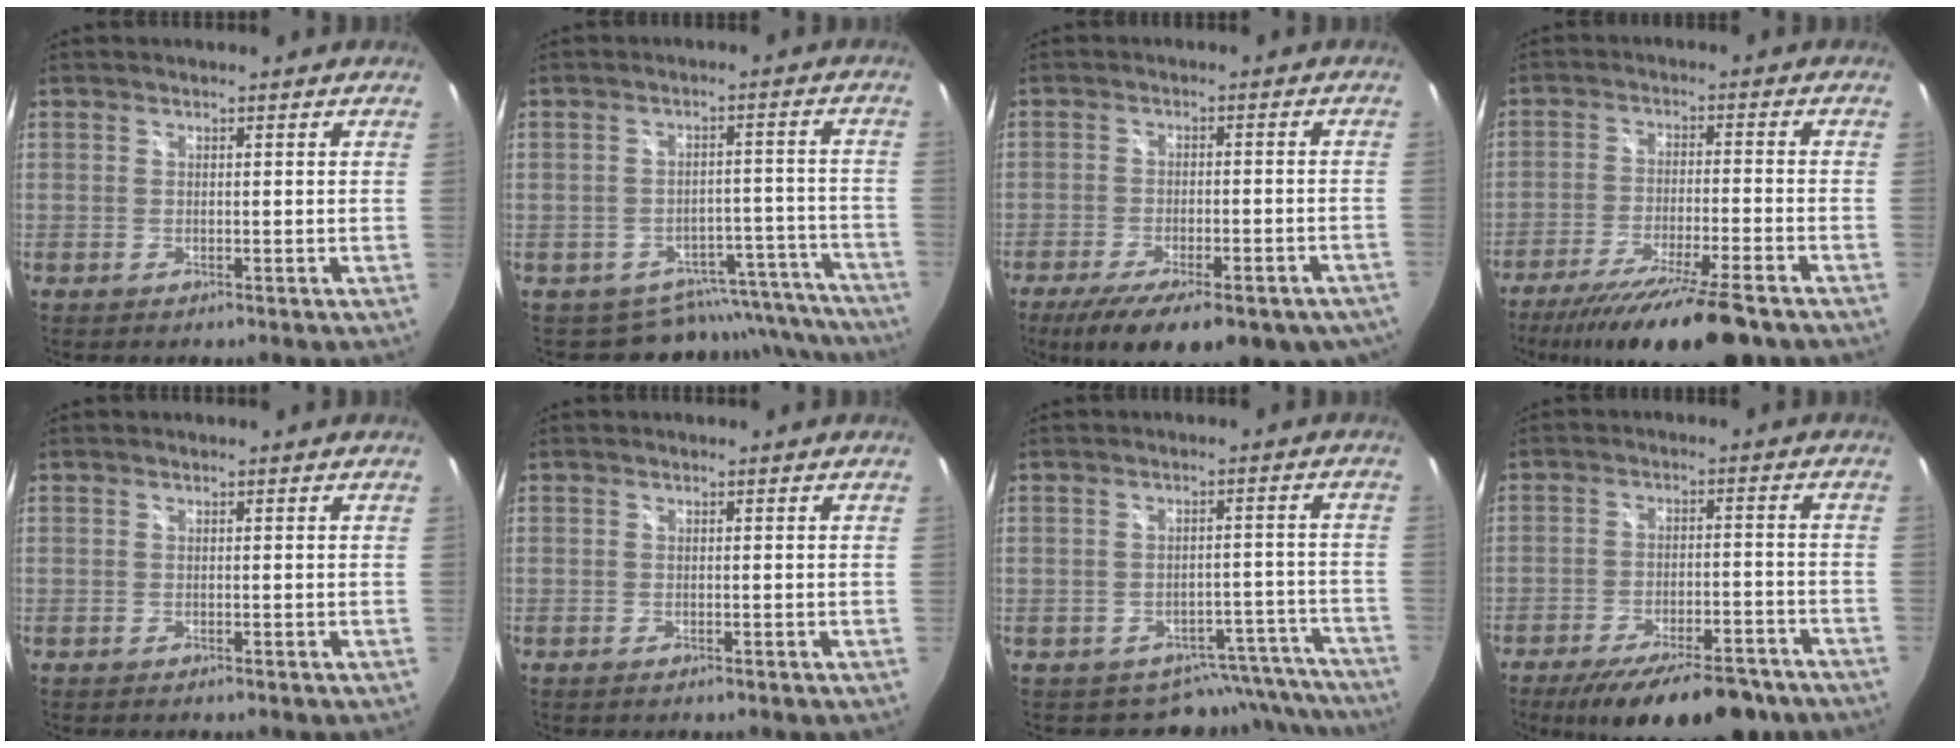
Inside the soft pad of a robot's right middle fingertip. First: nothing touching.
{"total": 13.9, "force": [-12.7, 5.6, 0.8], "torque": [0.000, 0.053, -0.148]}
{"total": 20.9, "force": [-15.2, 7.1, 12.5], "torque": [-0.215, -0.045, -0.201]}
{"total": 16.7, "force": [-13.4, 1.1, 9.9], "torque": [-0.191, -0.039, -0.219]}
{"total": 0.0}
{"total": 0.0}
{"total": 9.9, "force": [-8.9, 4.4, -0.1], "torque": [0.020, 0.045, -0.094]}
{"total": 16.9, "force": [-13.2, 5.2, 9.2], "torque": [-0.165, -0.027, -0.184]}